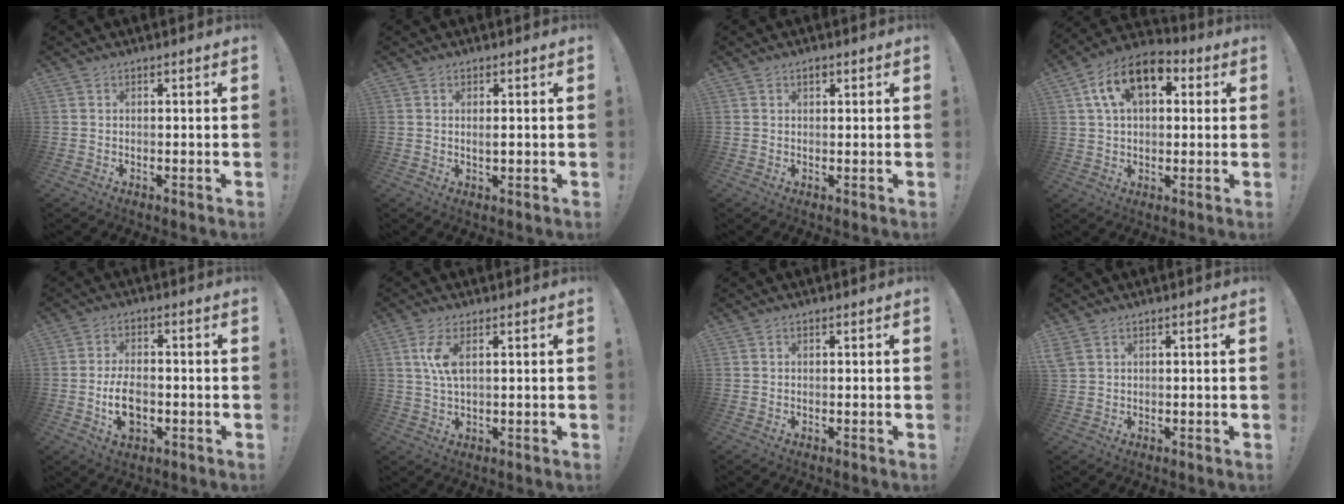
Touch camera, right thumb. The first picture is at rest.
{"total": 1.6, "force": [0.0, 0.4, 1.5], "torque": [-0.020, -0.005, -0.002]}
{"total": 1.7, "force": [1.0, 0.8, 1.2], "torque": [-0.011, -0.001, 0.014]}
{"total": 14.2, "force": [5.5, 8.4, 10.1], "torque": [-0.168, -0.001, 0.102]}
{"total": 8.4, "force": [-2.2, 5.1, 6.4], "torque": [-0.105, -0.003, -0.038]}
{"total": 6.3, "force": [1.9, 2.2, 5.6], "torque": [-0.113, -0.007, 0.026]}
{"total": 0.0}
{"total": 2.1, "force": [1.1, 1.2, 1.3], "torque": [-0.025, 0.002, 0.022]}